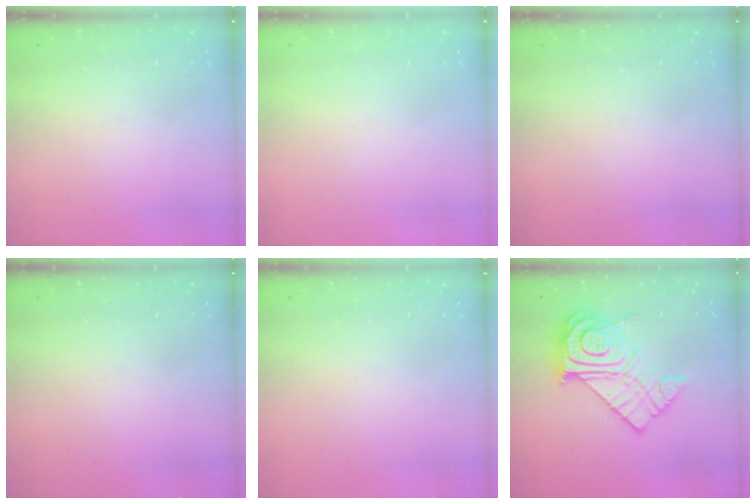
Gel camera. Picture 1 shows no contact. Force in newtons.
{"total": 1.6, "press": 1.6, "slide": 0.1}
{"total": 0.0}
{"total": 0.0}
{"total": 1.8, "press": 1.8, "slide": 0.2}
{"total": 17.3, "press": 17.2, "slide": 1.3}